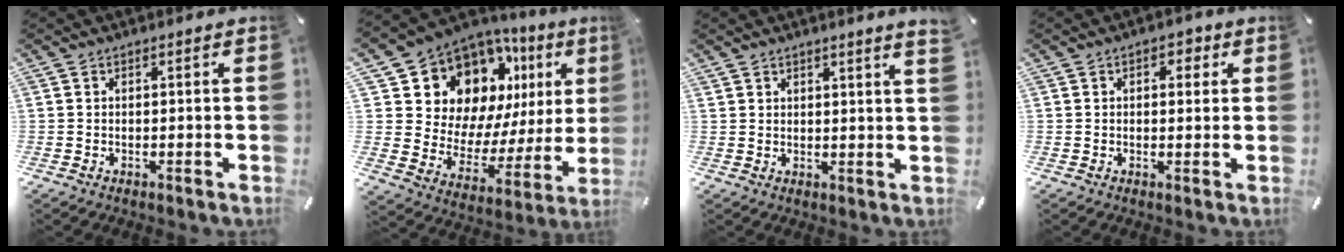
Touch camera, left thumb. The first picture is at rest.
{"total": 14.1, "force": [9.6, 9.4, 4.3], "torque": [-0.074, -0.098, 0.179]}
{"total": 1.9, "force": [1.8, -0.3, 0.7], "torque": [-0.014, -0.006, 0.033]}
{"total": 3.2, "force": [0.8, 2.2, 2.2], "torque": [-0.021, 0.001, 0.006]}